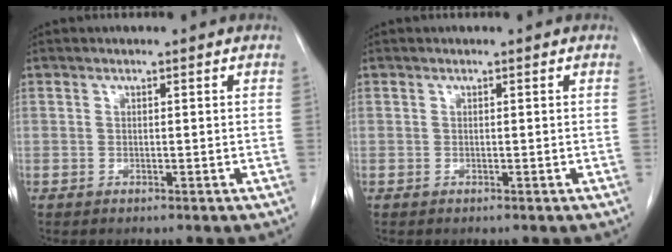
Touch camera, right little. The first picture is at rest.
{"total": 0.0}